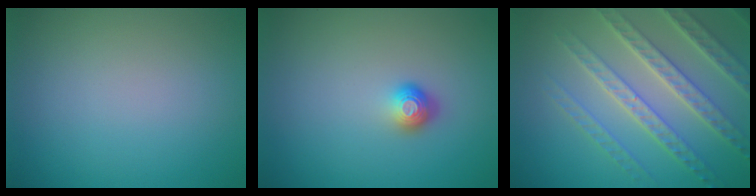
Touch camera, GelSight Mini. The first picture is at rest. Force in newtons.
{"total": 1.7, "press": 1.3, "slide": 1.2}
{"total": 6.9, "press": 5.3, "slide": 4.4}